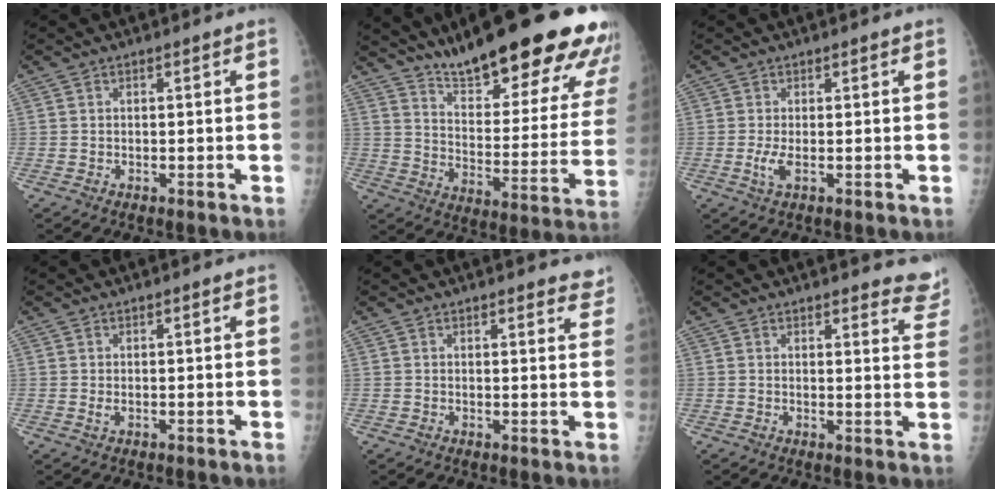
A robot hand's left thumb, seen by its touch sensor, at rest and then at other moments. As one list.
[{"total": 27.9, "force": [21.1, 6.4, 17.1], "torque": [-0.204, -0.102, 0.294]}, {"total": 2.4, "force": [-0.1, 0.7, 2.3], "torque": [-0.054, -0.006, -0.001]}, {"total": 1.1, "force": [0.4, 0.5, 1.0], "torque": [-0.021, 0.004, 0.010]}, {"total": 6.0, "force": [5.3, 1.7, 2.2], "torque": [0.006, -0.021, 0.048]}, {"total": 8.5, "force": [8.1, 2.0, 1.5], "torque": [0.027, -0.047, 0.061]}]